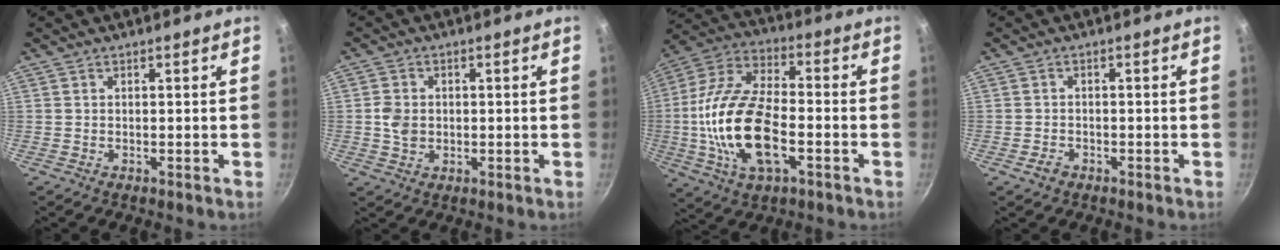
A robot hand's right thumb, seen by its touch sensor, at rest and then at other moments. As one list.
[{"total": 4.5, "force": [0.0, 3.8, 2.5], "torque": [-0.038, 0.005, 0.001]}, {"total": 20.2, "force": [-4.0, 9.8, 17.1], "torque": [-0.327, 0.026, -0.086]}, {"total": 2.1, "force": [-1.2, 1.5, 0.9], "torque": [-0.012, 0.013, -0.020]}]